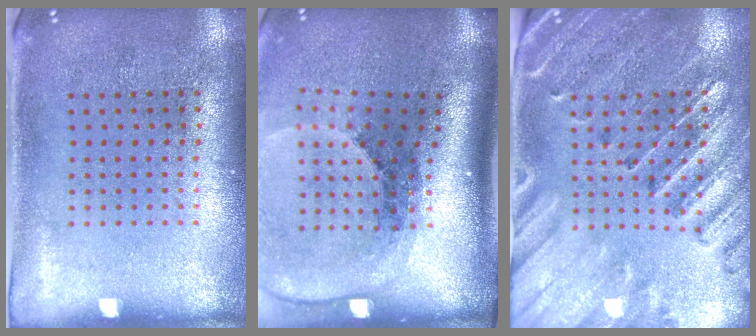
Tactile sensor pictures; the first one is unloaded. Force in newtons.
{"total": 2.6, "press": 1.9, "slide": 1.8}
{"total": 2.9, "press": 2.7, "slide": 0.9}